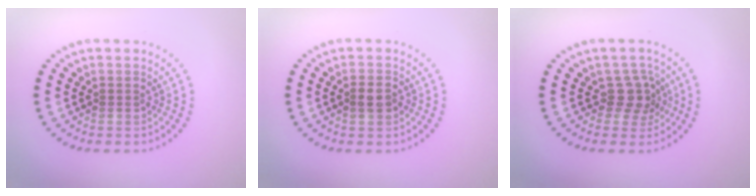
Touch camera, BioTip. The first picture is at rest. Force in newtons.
{"total": 1.5, "press": 1.5, "slide": 0.4}
{"total": 2.6, "press": 2.0, "slide": 1.6}